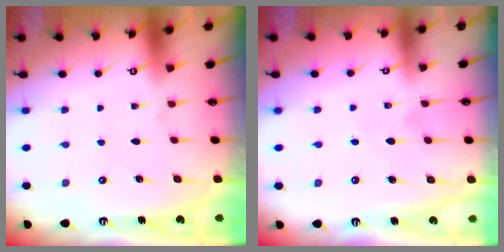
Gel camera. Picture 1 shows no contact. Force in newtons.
{"total": 4.3, "press": 4.3, "slide": 0.1}